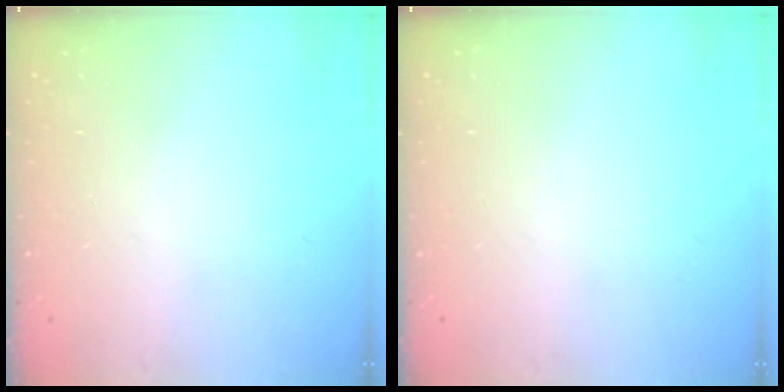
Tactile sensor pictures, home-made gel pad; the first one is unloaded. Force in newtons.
{"total": 0.0}